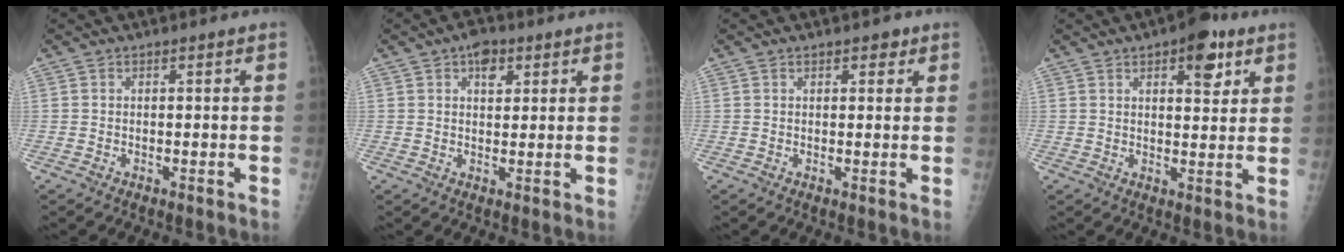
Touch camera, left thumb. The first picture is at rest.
{"total": 4.4, "force": [2.2, 2.7, 2.7], "torque": [-0.022, -0.005, 0.029]}
{"total": 1.9, "force": [1.2, 1.1, 0.9], "torque": [0.004, -0.004, 0.012]}
{"total": 7.8, "force": [4.1, 3.5, 5.7], "torque": [-0.052, -0.015, 0.051]}